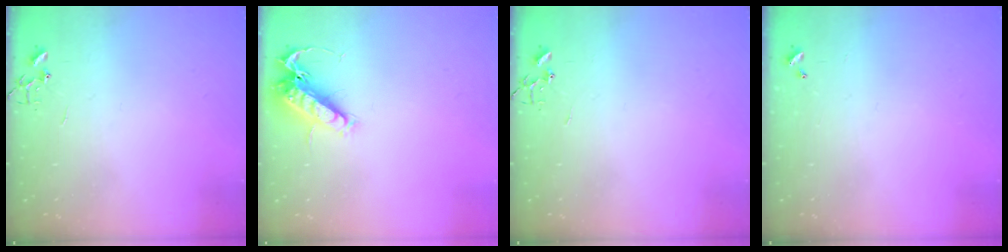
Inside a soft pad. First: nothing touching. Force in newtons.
{"total": 13.8, "press": 13.7, "slide": 1.5}
{"total": 0.0}
{"total": 0.0}